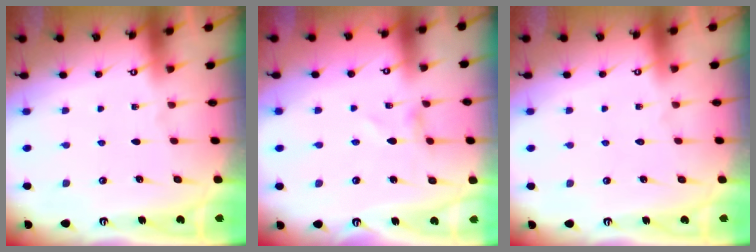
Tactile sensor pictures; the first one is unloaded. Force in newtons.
{"total": 0.0}
{"total": 1.8, "press": 1.7, "slide": 0.1}